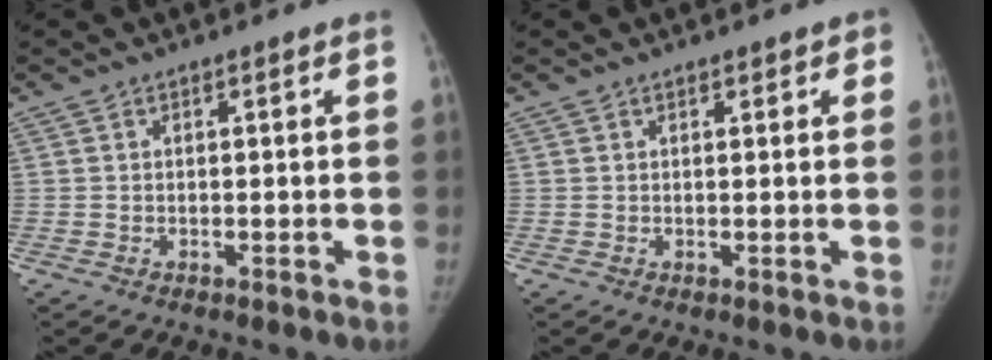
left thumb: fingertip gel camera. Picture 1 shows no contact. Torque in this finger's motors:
{"motor_torque": [-0.17, 0.03, -0.34, 0.26, -0.02]}